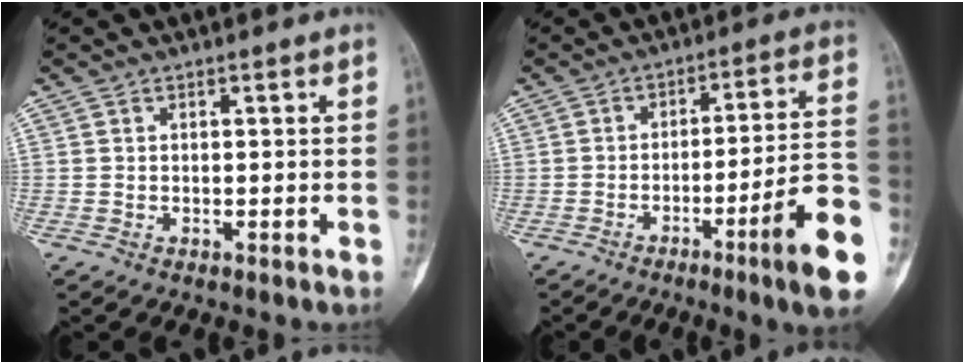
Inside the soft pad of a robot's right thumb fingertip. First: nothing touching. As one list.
[{"total": 15.3, "force": [-6.9, 0.7, 13.7], "torque": [-0.179, 0.033, -0.099]}]